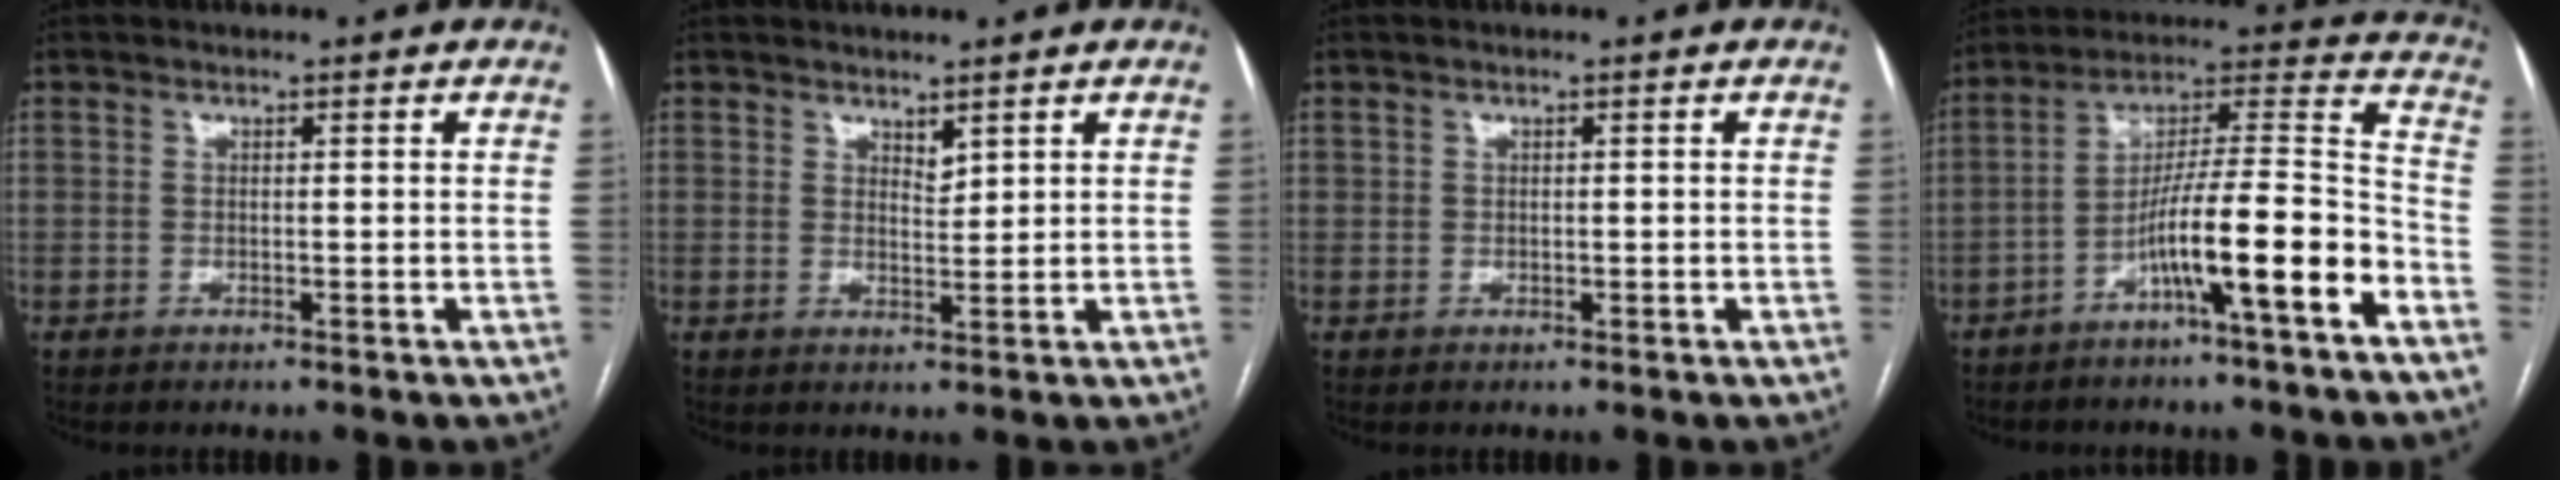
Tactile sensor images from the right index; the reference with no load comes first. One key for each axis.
{"total": 1.7, "fx": 1.4, "fy": 0.6, "fz": 0.8, "tx": -0.014, "ty": -0.006, "tz": 0.029}
{"total": 0.5, "fx": 0.2, "fy": 0.5, "fz": 0.1, "tx": 0.003, "ty": 0.002, "tz": 0.004}
{"total": 14.6, "fx": -7.2, "fy": 0.4, "fz": 12.7, "tx": -0.211, "ty": 0.016, "tz": -0.120}